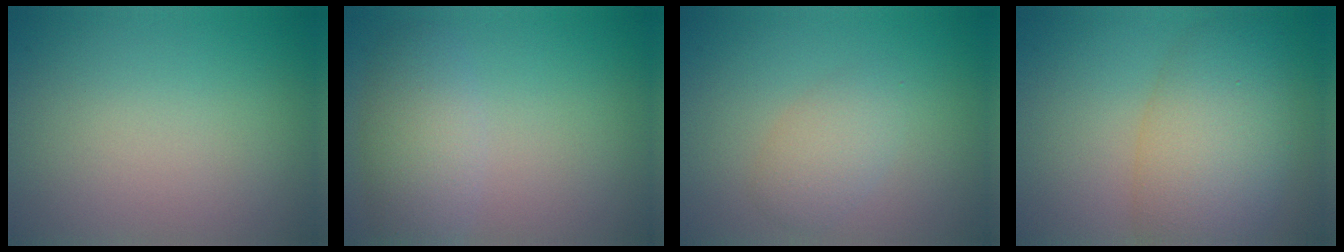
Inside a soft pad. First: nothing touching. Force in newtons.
{"total": 3.4, "press": 3.4, "slide": 0.1}
{"total": 2.4, "press": 2.4, "slide": 0.1}
{"total": 7.5, "press": 7.5, "slide": 0.4}